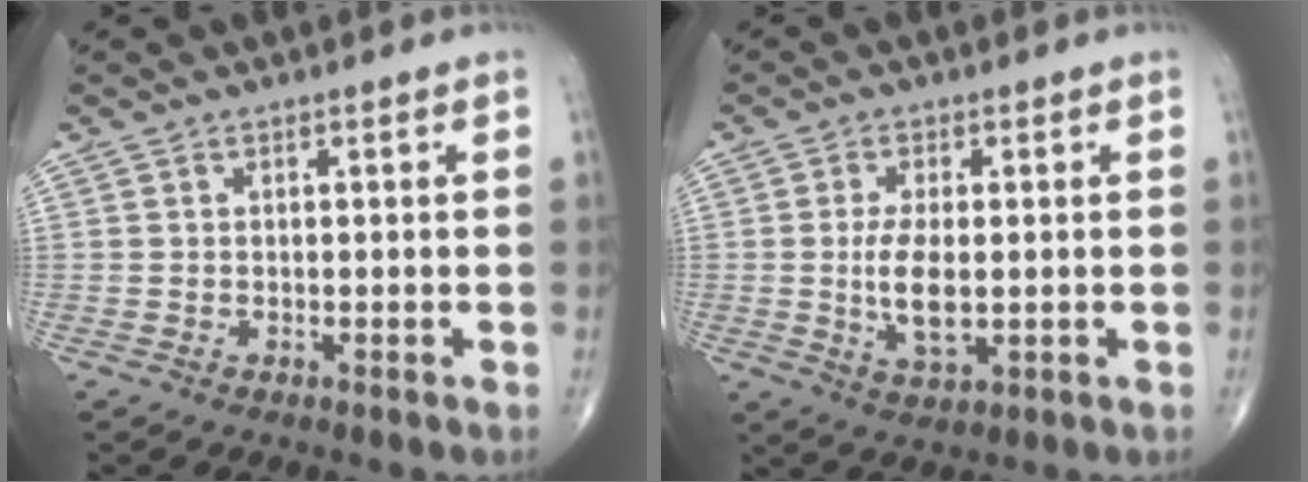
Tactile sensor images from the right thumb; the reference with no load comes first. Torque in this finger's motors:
{"motor_torque": [1.84, 3.17, 0.52, 0.37, 0.08]}